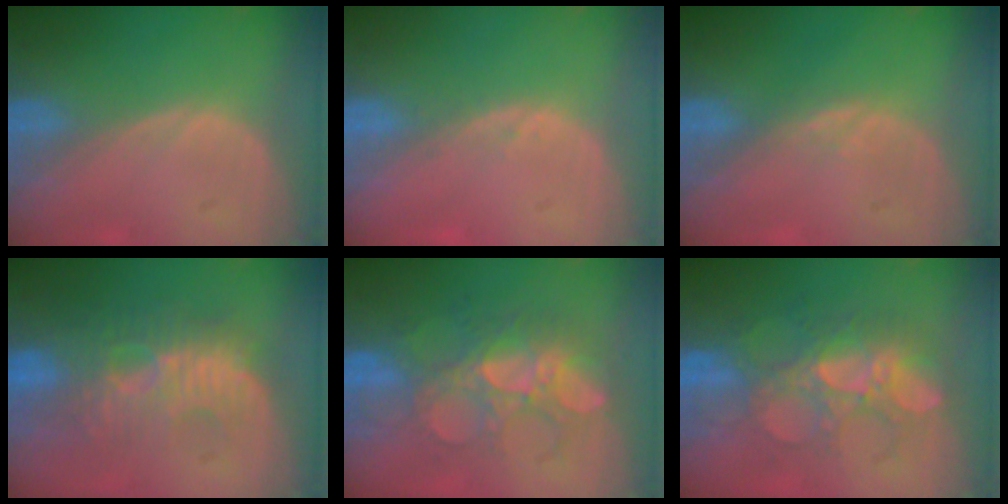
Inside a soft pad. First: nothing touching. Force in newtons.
{"total": 1.0, "press": 0.9, "slide": 0.3}
{"total": 0.9, "press": 0.9, "slide": 0.4}
{"total": 9.6, "press": 9.0, "slide": 3.4}
{"total": 8.8, "press": 8.7, "slide": 1.5}
{"total": 8.8, "press": 8.7, "slide": 1.6}